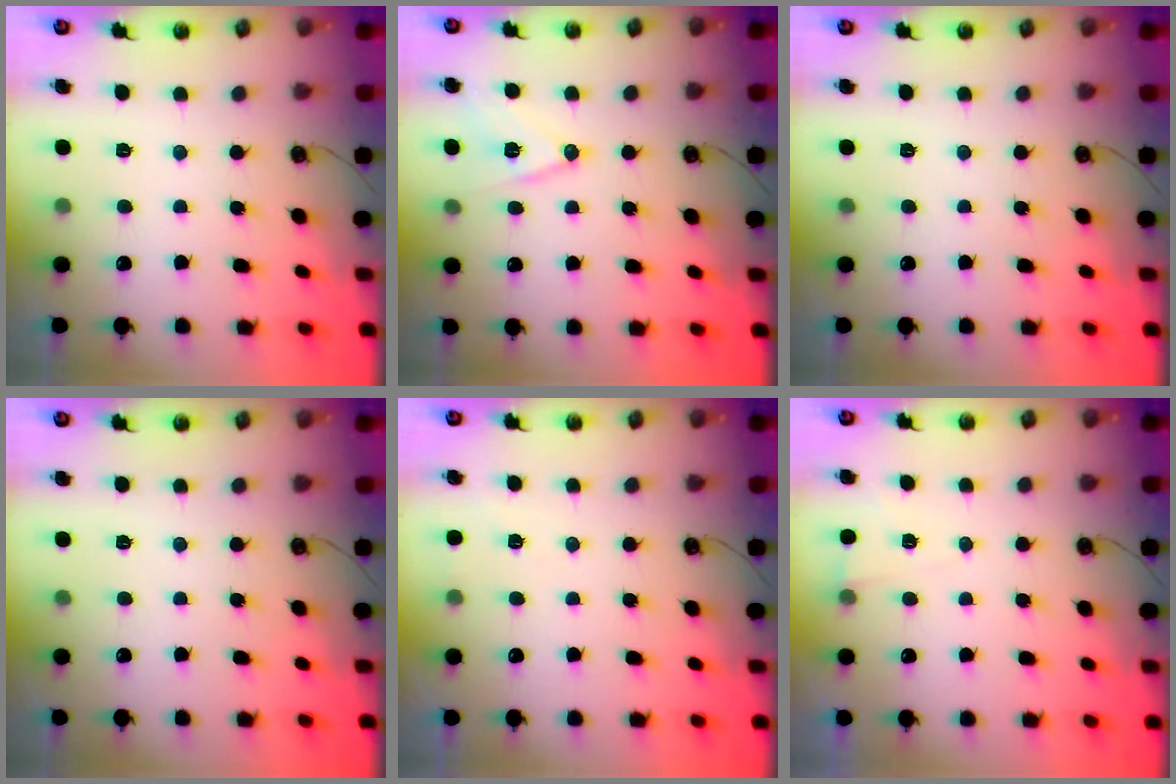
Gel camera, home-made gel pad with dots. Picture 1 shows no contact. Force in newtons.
{"total": 11.8, "press": 11.3, "slide": 3.2}
{"total": 0.0}
{"total": 0.0}
{"total": 3.5, "press": 3.5, "slide": 0.8}
{"total": 4.0, "press": 2.5, "slide": 3.1}